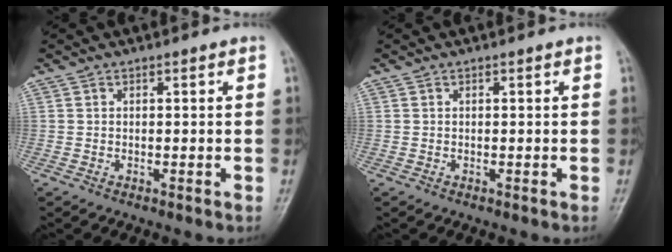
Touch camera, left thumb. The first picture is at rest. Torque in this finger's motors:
{"motor_torque": [0.00, 0.00, -0.03, -0.02, 0.00]}